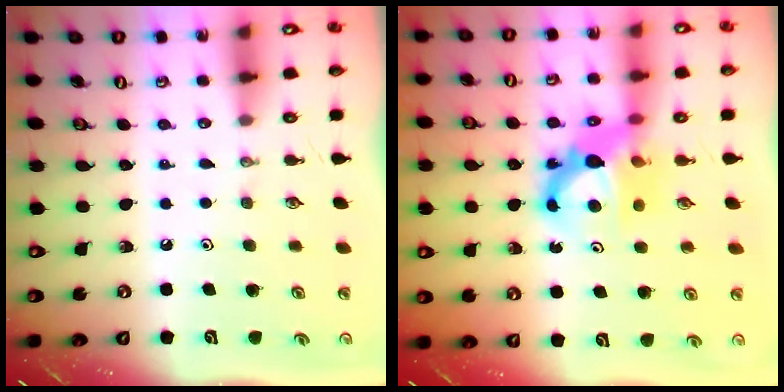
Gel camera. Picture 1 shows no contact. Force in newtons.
{"total": 10.7, "press": 10.6, "slide": 0.9}